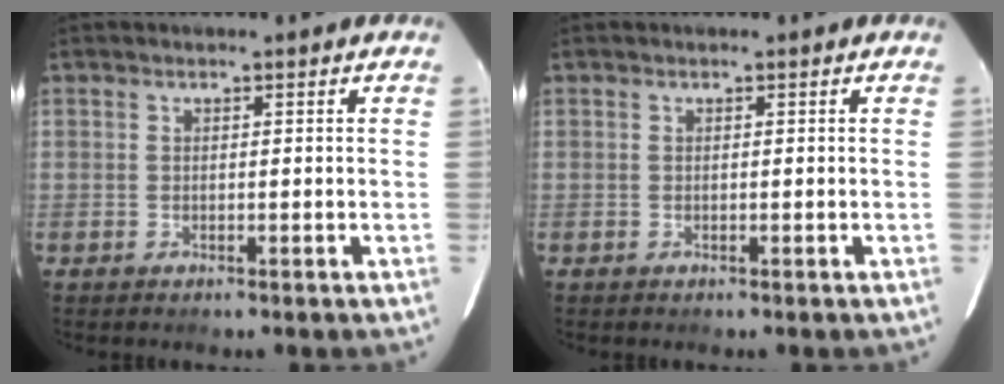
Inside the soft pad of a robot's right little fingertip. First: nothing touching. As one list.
[{"total": 0.0}]